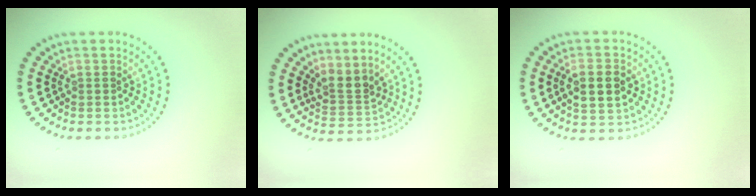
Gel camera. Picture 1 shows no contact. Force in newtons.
{"total": 2.7, "press": 1.8, "slide": 1.9}
{"total": 3.6, "press": 3.6, "slide": 0.4}